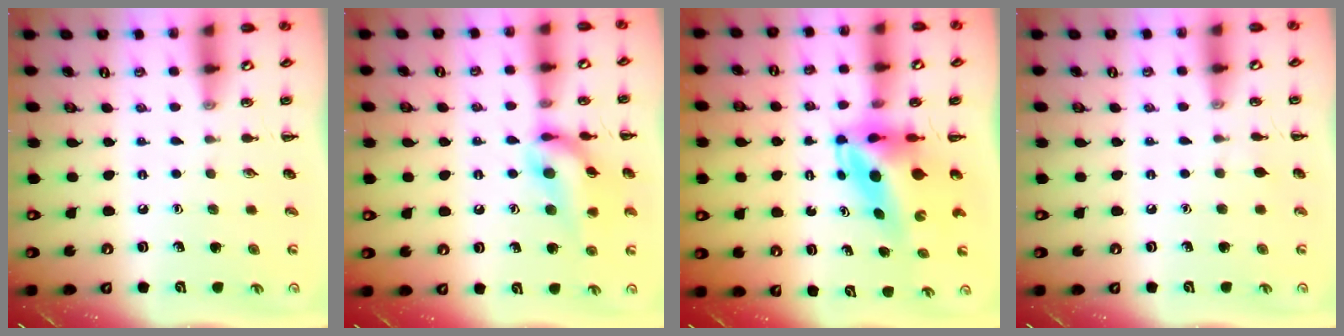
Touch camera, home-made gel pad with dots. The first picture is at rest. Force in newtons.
{"total": 13.9, "press": 13.8, "slide": 1.6}
{"total": 6.1, "press": 5.8, "slide": 2.0}
{"total": 3.2, "press": 3.0, "slide": 1.2}